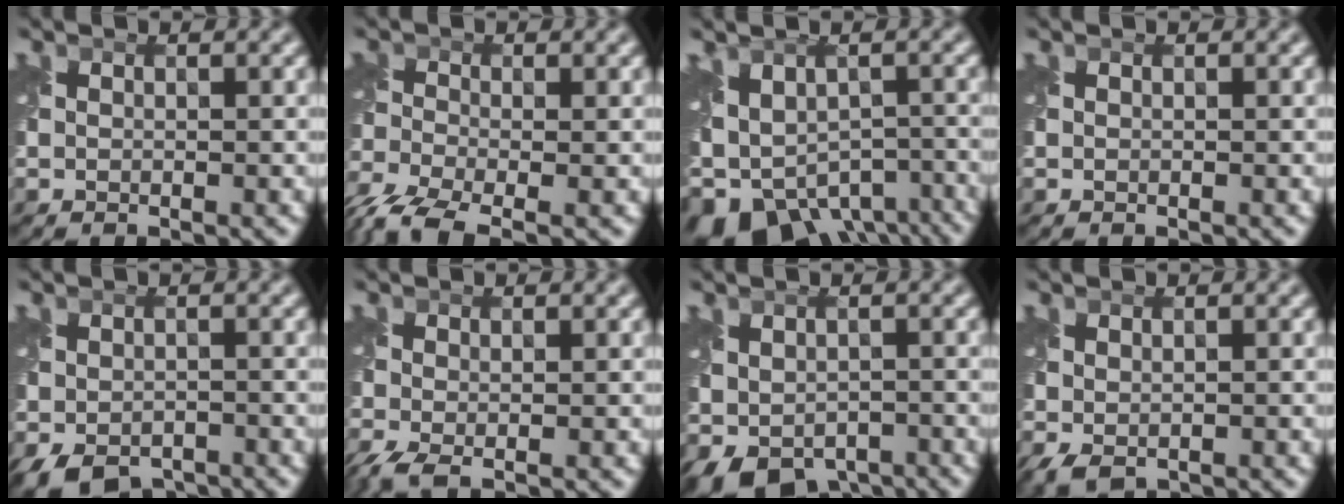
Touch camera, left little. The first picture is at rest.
{"total": 5.5, "force": [-3.9, 2.0, 3.3], "torque": [-0.078, -0.018, -0.088]}
{"total": 9.5, "force": [-5.8, 5.5, 5.1], "torque": [-0.092, -0.021, -0.071]}
{"total": 0.0}
{"total": 5.2, "force": [-3.6, 2.8, 2.5], "torque": [-0.044, -0.023, -0.058]}
{"total": 2.6, "force": [-1.4, 0.8, 2.0], "torque": [-0.054, -0.011, -0.032]}
{"total": 6.1, "force": [-3.5, 3.7, 3.5], "torque": [-0.058, -0.023, -0.049]}
{"total": 1.6, "force": [-0.5, 1.0, 1.2], "torque": [-0.031, -0.007, -0.006]}